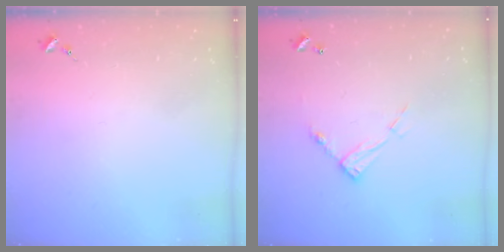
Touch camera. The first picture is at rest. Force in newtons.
{"total": 10.4, "press": 10.3, "slide": 0.7}